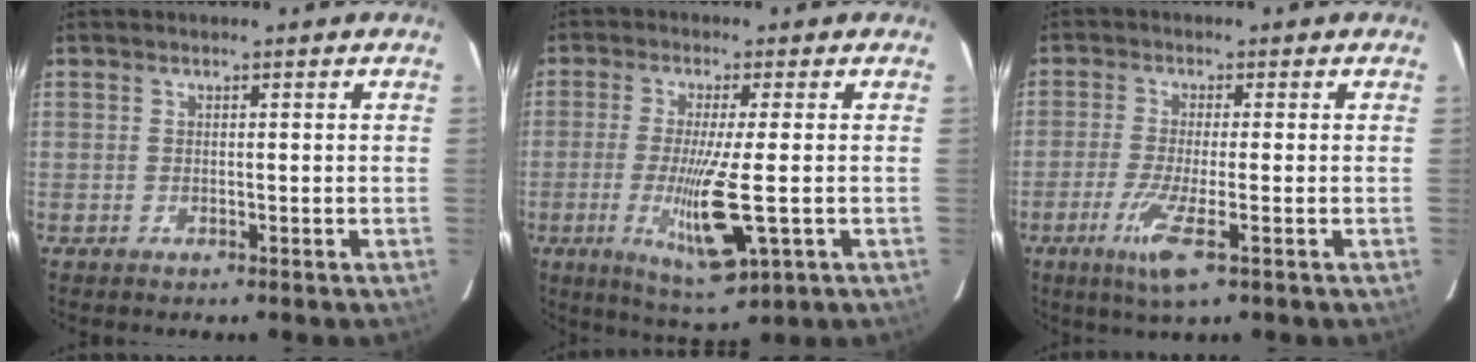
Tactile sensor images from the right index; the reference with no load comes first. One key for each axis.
{"total": 10.1, "fx": -2.3, "fy": 0.6, "fz": 9.9, "tx": -0.186, "ty": -0.033, "tz": -0.037}
{"total": 6.4, "fx": -3.0, "fy": 0.2, "fz": 5.6, "tx": -0.111, "ty": -0.018, "tz": -0.054}